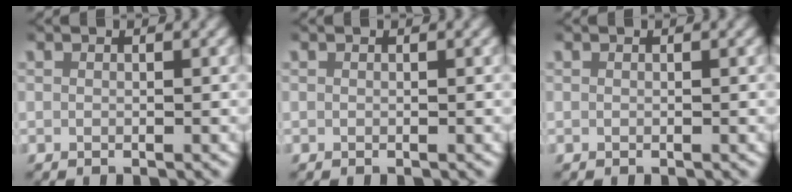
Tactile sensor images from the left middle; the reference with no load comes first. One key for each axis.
{"total": 0.0}
{"total": 0.0}